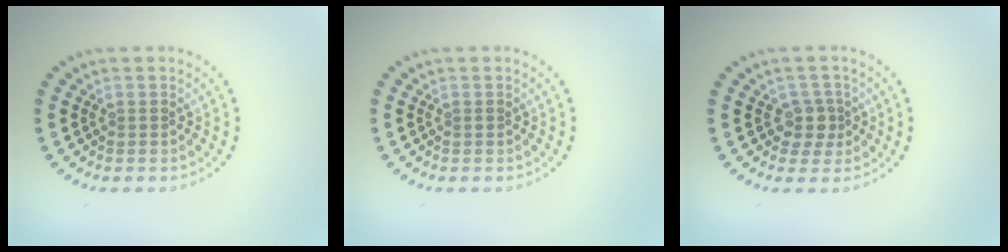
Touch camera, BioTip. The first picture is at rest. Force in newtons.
{"total": 0.0}
{"total": 2.1, "press": 1.7, "slide": 1.3}